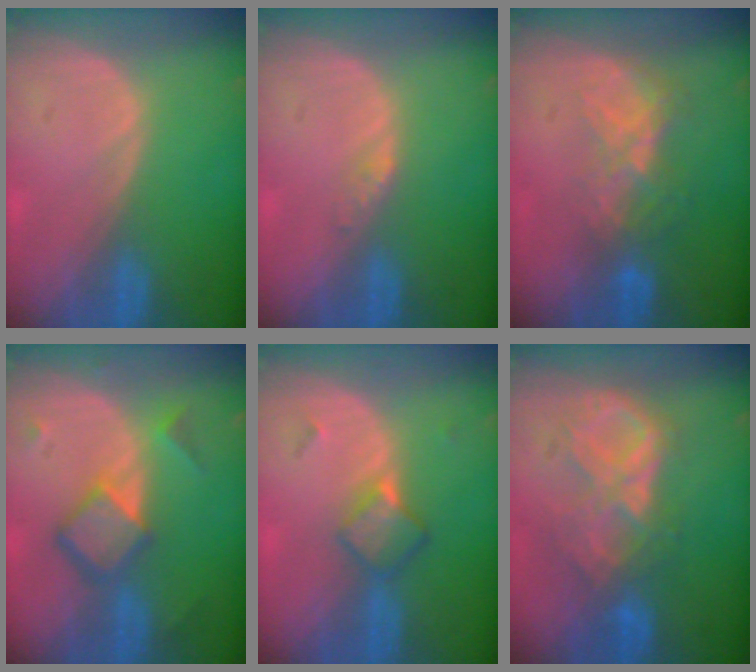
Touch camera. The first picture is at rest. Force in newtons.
{"total": 1.2, "press": 1.2, "slide": 0.1}
{"total": 6.4, "press": 5.6, "slide": 3.1}
{"total": 6.7, "press": 5.8, "slide": 3.5}
{"total": 4.8, "press": 4.2, "slide": 2.4}
{"total": 8.8, "press": 7.6, "slide": 4.3}